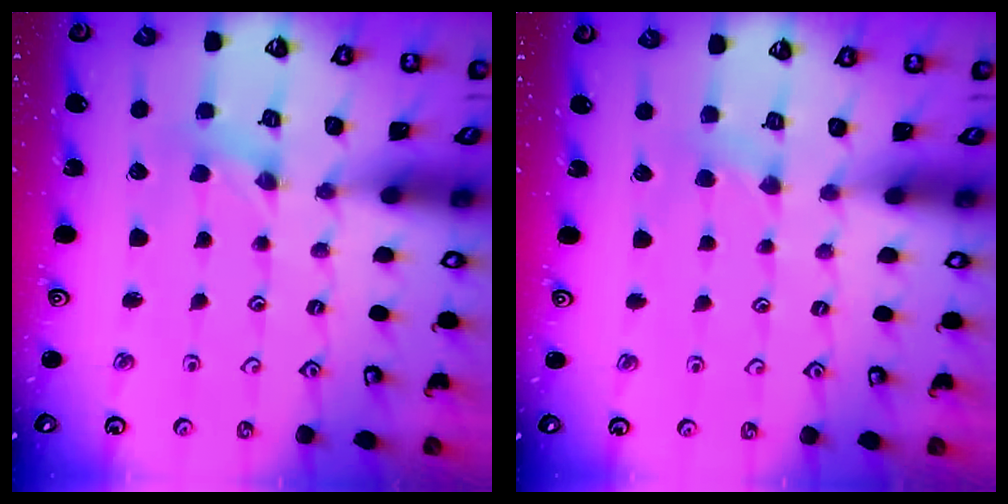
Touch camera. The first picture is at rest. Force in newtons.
{"total": 2.2, "press": 2.2, "slide": 0.4}